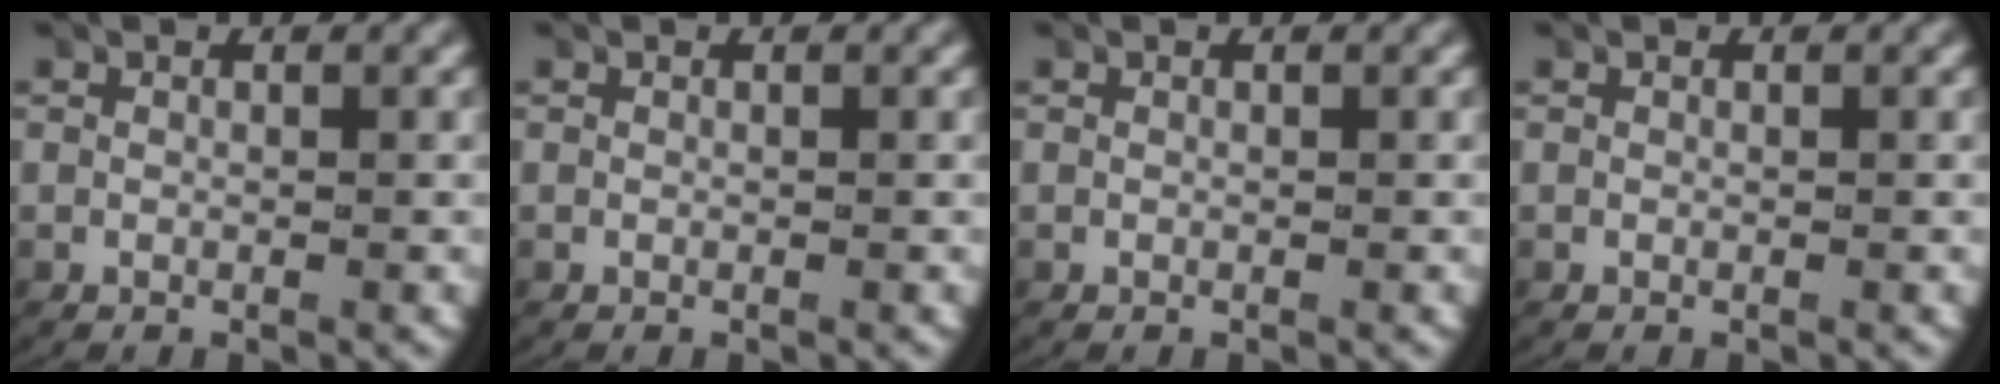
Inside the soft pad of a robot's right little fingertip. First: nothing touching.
{"total": 0.0}
{"total": 0.0}
{"total": 0.0}